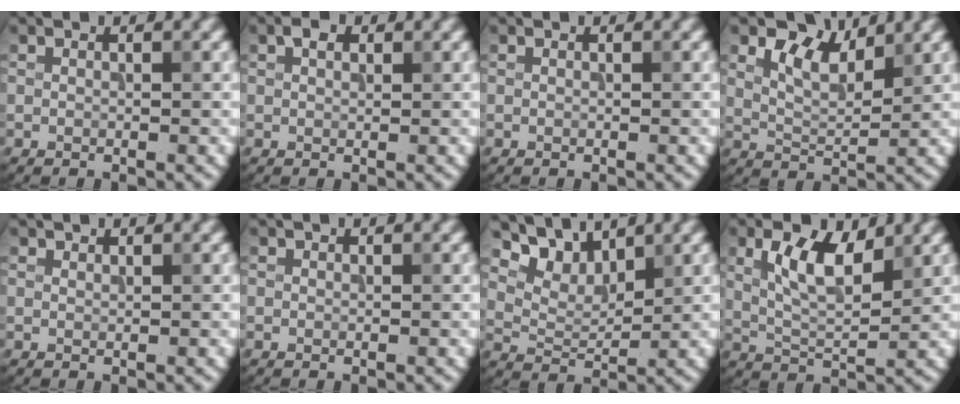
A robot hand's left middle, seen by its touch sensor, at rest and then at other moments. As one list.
[{"total": 1.3, "force": [0.7, 0.8, 0.8], "torque": [-0.013, 0.006, 0.010]}, {"total": 0.0}, {"total": 4.6, "force": [2.8, 2.1, 2.9], "torque": [-0.058, 0.004, 0.051]}, {"total": 0.5, "force": [0.5, 0.1, 0.0], "torque": [0.004, -0.001, 0.011]}, {"total": 0.0}, {"total": 4.8, "force": [3.9, 2.0, 1.9], "torque": [-0.044, 0.000, 0.067]}, {"total": 5.3, "force": [2.1, 2.2, 4.3], "torque": [-0.086, 0.003, 0.038]}]